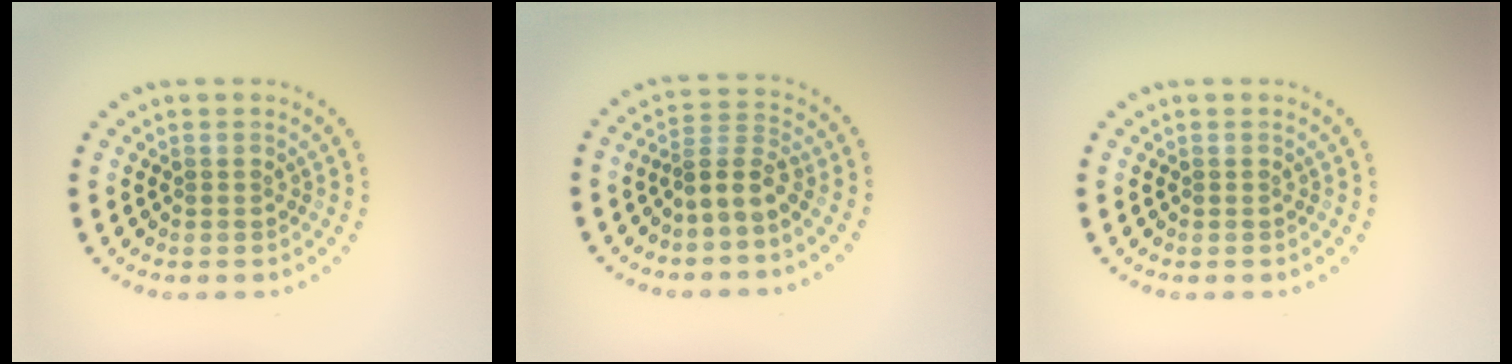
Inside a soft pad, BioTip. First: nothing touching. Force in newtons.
{"total": 2.8, "press": 2.0, "slide": 2.0}
{"total": 0.0}